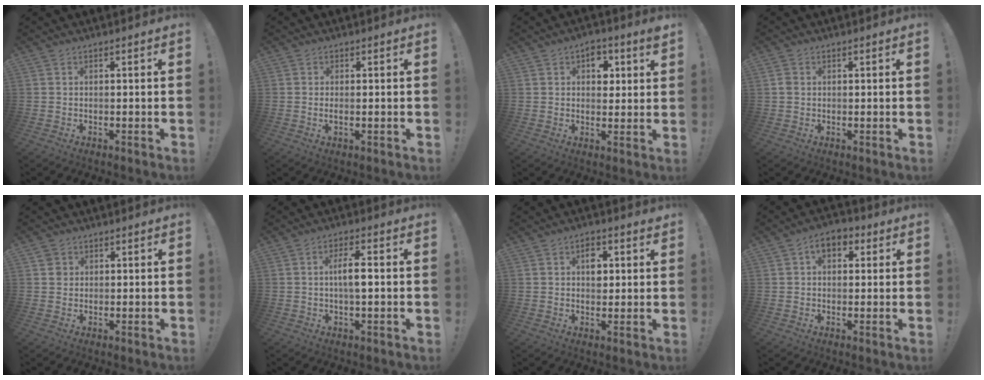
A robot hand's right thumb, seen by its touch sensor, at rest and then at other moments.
{"total": 1.3, "force": [-0.2, 0.1, 1.3], "torque": [-0.022, -0.001, -0.005]}
{"total": 6.0, "force": [2.7, 4.1, 3.5], "torque": [-0.025, -0.018, 0.039]}
{"total": 1.4, "force": [0.3, 1.2, 0.7], "torque": [-0.014, 0.005, 0.006]}
{"total": 2.3, "force": [0.7, 2.1, 0.5], "torque": [-0.005, 0.002, 0.013]}
{"total": 6.1, "force": [-0.2, 1.7, 5.8], "torque": [-0.112, 0.007, -0.008]}
{"total": 5.0, "force": [1.5, 3.6, 3.2], "torque": [-0.022, -0.008, 0.018]}
{"total": 6.1, "force": [1.9, 4.1, 4.1], "torque": [-0.054, 0.001, 0.032]}